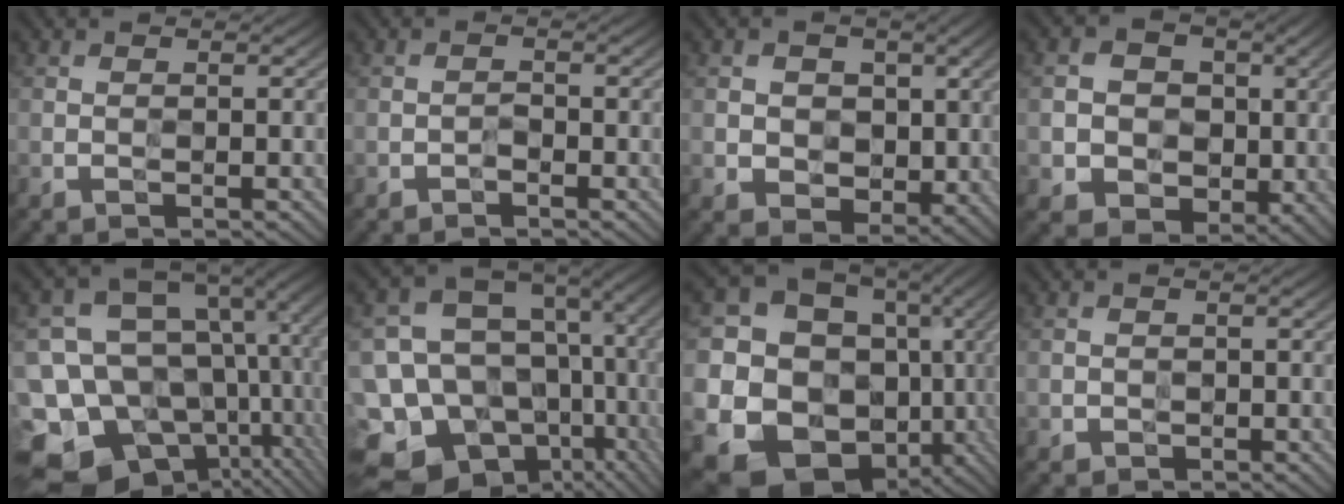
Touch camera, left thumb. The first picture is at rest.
{"total": 1.0, "force": [-0.8, 0.5, 0.3], "torque": [-0.004, 0.001, -0.017]}
{"total": 5.5, "force": [0.5, 4.6, 2.9], "torque": [-0.064, -0.012, 0.001]}
{"total": 8.7, "force": [-0.9, 7.6, 4.1], "torque": [-0.085, -0.022, -0.029]}
{"total": 17.5, "force": [-2.7, 13.4, 10.9], "torque": [-0.227, -0.019, 0.006]}
{"total": 18.8, "force": [-5.4, 15.1, 9.8], "torque": [-0.239, -0.004, -0.038]}
{"total": 19.7, "force": [-1.1, 17.2, 9.4], "torque": [-0.224, -0.058, 0.027]}
{"total": 1.2, "force": [-0.2, 1.2, 0.1], "torque": [-0.003, -0.009, -0.006]}